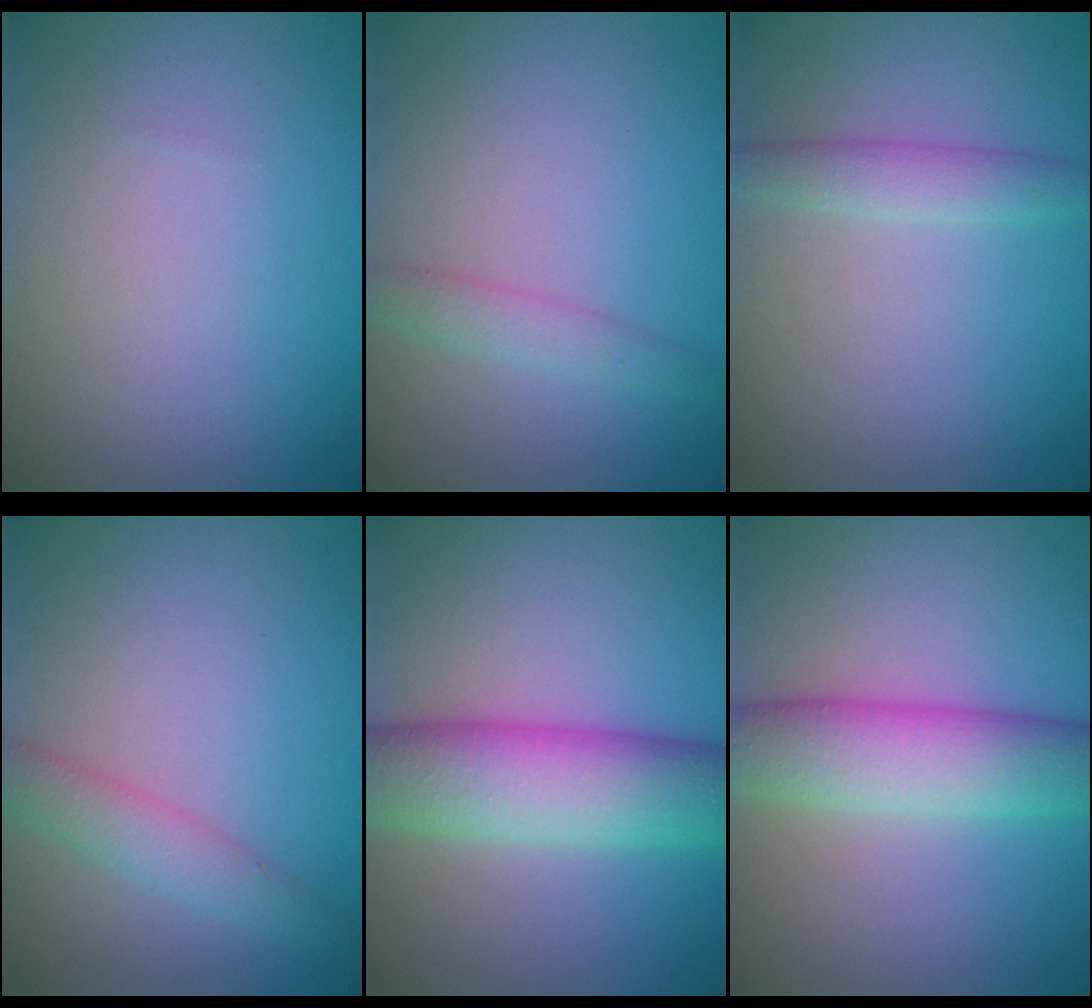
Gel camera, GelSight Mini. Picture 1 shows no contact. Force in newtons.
{"total": 1.8, "press": 1.8, "slide": 0.1}
{"total": 2.1, "press": 2.1, "slide": 0.1}
{"total": 2.4, "press": 2.4, "slide": 0.1}
{"total": 8.3, "press": 8.3, "slide": 0.2}
{"total": 6.5, "press": 6.5, "slide": 0.2}